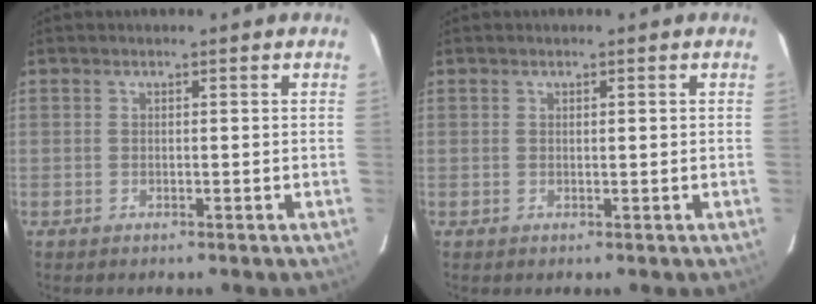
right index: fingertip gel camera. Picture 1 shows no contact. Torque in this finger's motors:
{"motor_torque": [-0.08, 0.04, -0.03, 0.00]}